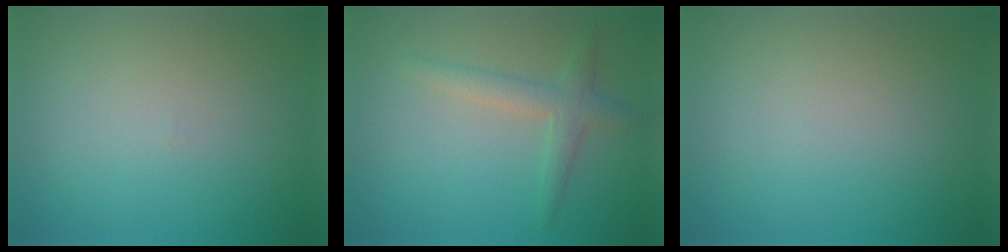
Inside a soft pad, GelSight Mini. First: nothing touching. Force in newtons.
{"total": 2.4, "press": 2.4, "slide": 0.1}
{"total": 0.0}